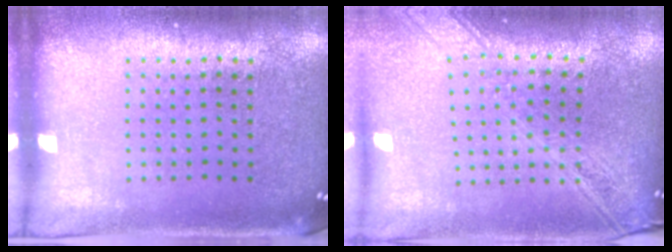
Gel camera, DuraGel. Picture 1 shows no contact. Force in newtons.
{"total": 2.0, "press": 1.8, "slide": 1.0}